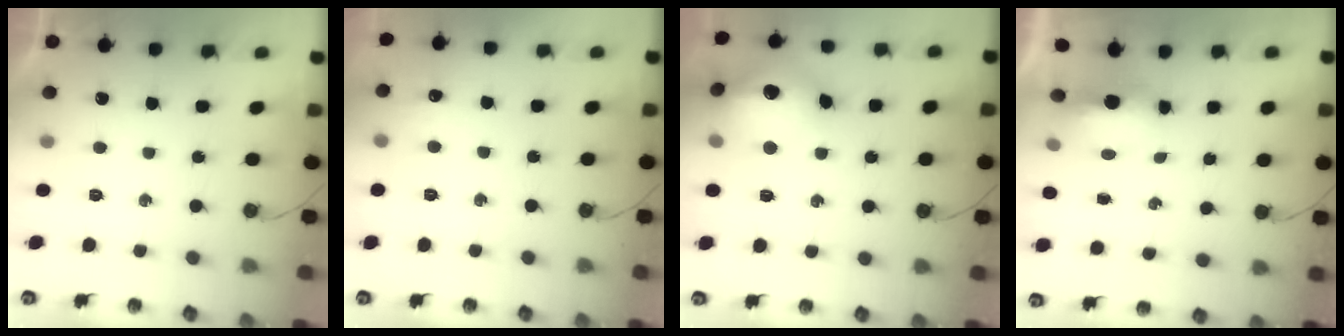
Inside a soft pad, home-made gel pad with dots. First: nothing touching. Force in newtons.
{"total": 6.4, "press": 6.3, "slide": 0.8}
{"total": 18.2, "press": 18.1, "slide": 1.8}
{"total": 6.2, "press": 6.1, "slide": 1.1}